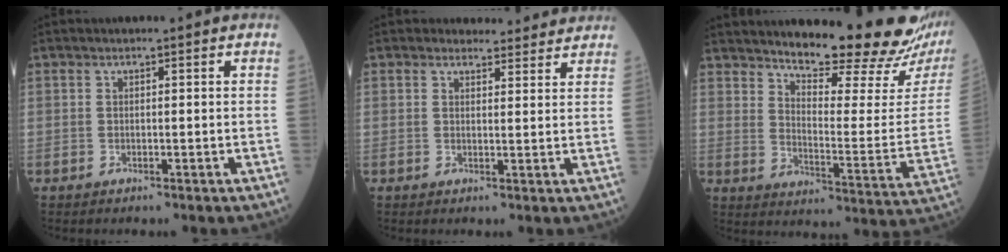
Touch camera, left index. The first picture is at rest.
{"total": 5.4, "force": [5.1, 1.7, 0.1], "torque": [0.009, 0.004, 0.049]}
{"total": 18.7, "force": [16.8, 0.5, 8.1], "torque": [-0.120, -0.081, 0.221]}